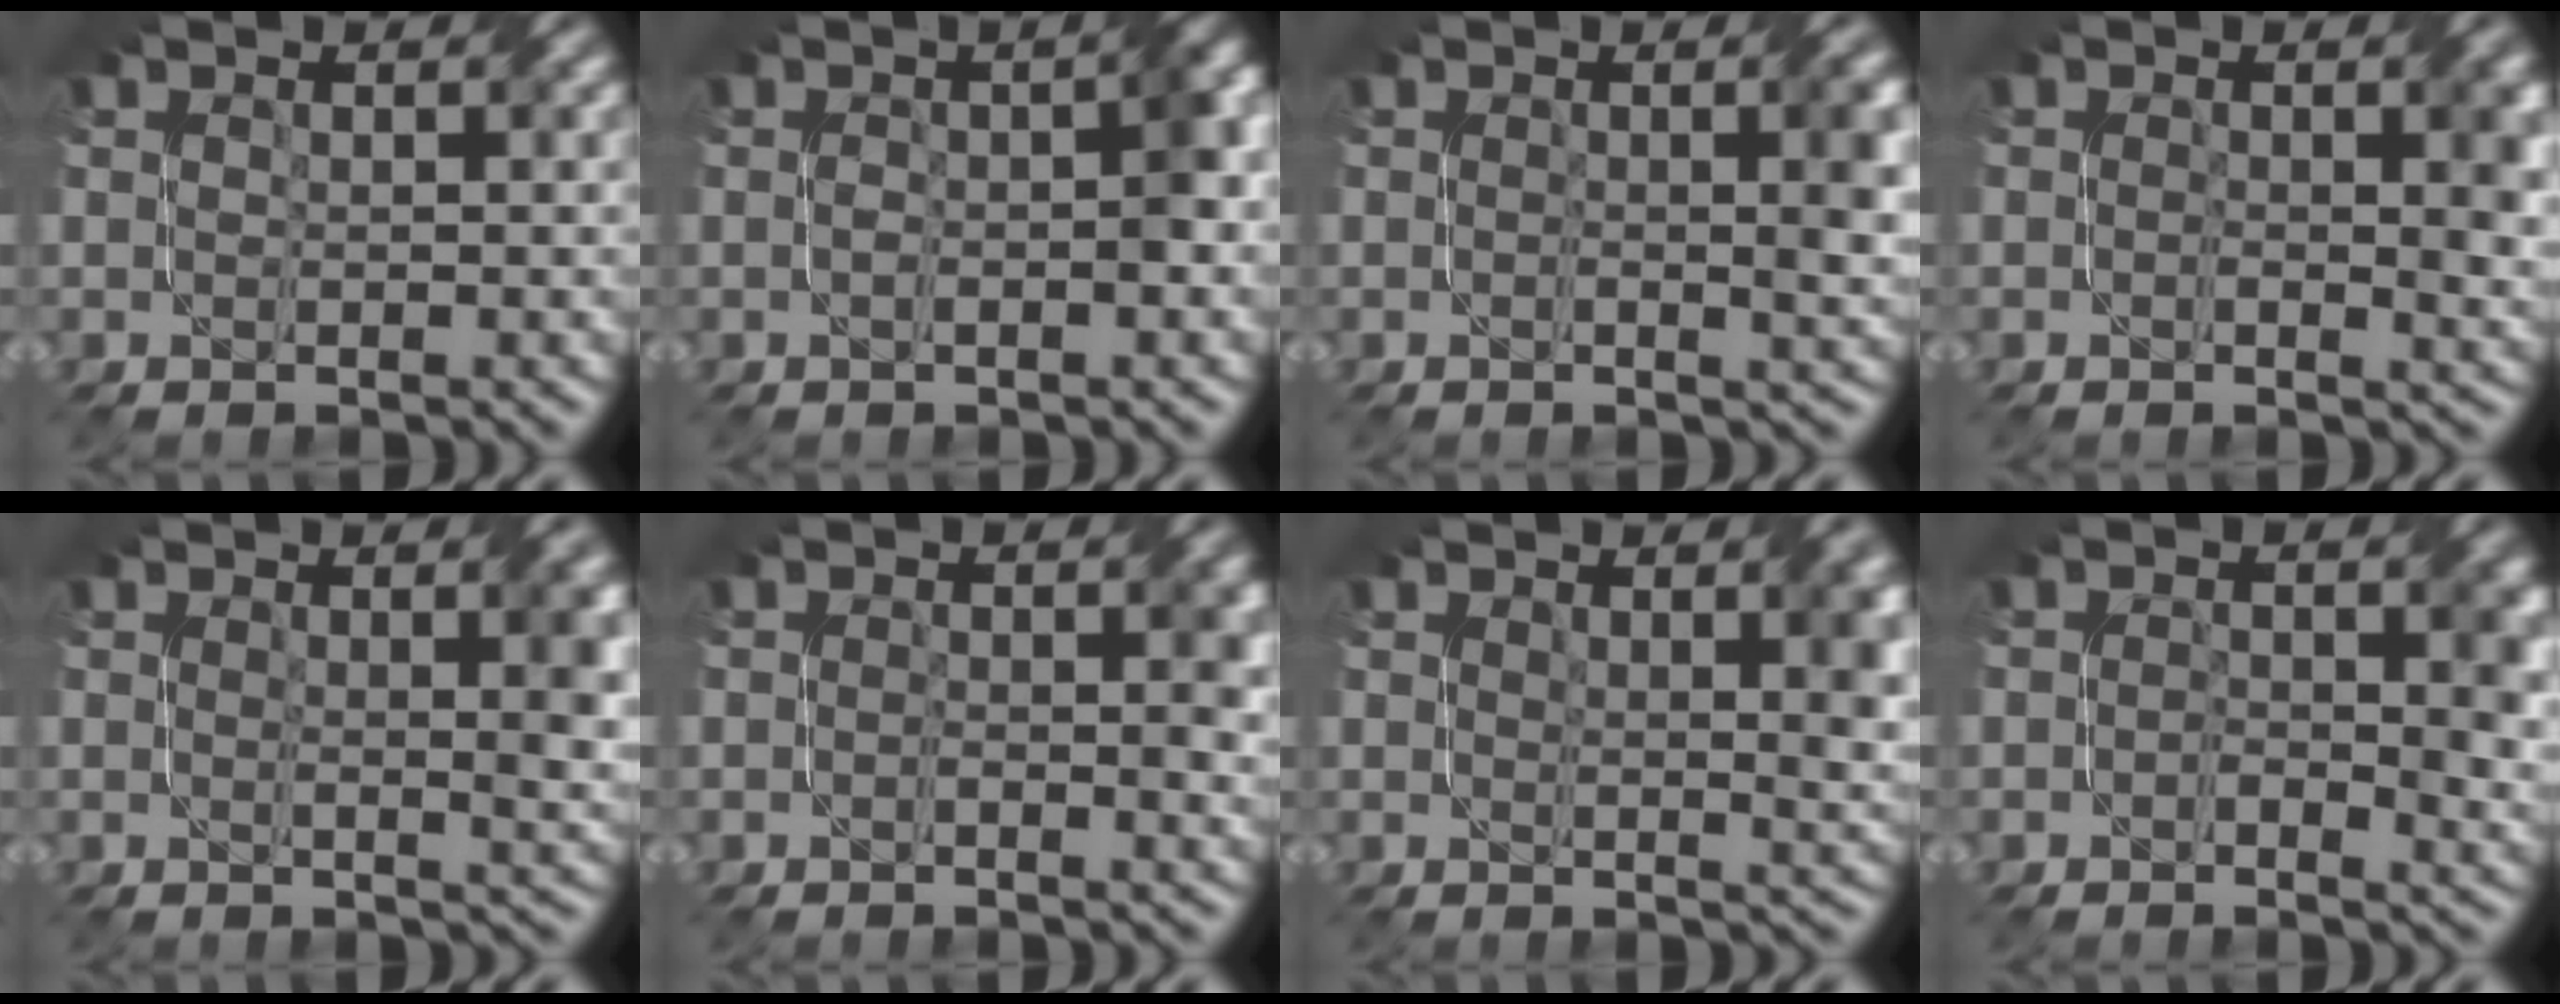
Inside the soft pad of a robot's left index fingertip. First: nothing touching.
{"total": 3.4, "force": [-0.4, 0.9, 3.3], "torque": [-0.053, 0.012, -0.009]}
{"total": 3.9, "force": [0.3, 0.9, 3.8], "torque": [-0.046, 0.003, 0.001]}
{"total": 3.4, "force": [0.2, 1.2, 3.1], "torque": [-0.043, -0.001, 0.001]}
{"total": 4.5, "force": [1.0, 1.2, 4.3], "torque": [-0.046, 0.002, 0.016]}
{"total": 2.5, "force": [-0.2, 1.0, 2.3], "torque": [-0.031, -0.003, -0.005]}
{"total": 4.3, "force": [1.7, 1.2, 3.8], "torque": [-0.041, -0.001, 0.027]}
{"total": 3.9, "force": [-0.1, 1.9, 3.4], "torque": [-0.041, -0.002, -0.004]}